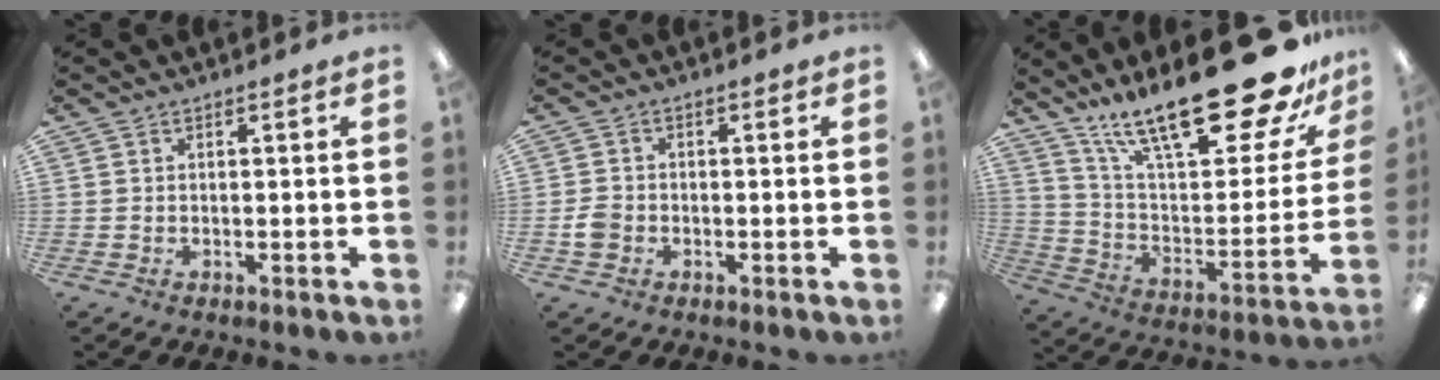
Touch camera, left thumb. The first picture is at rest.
{"total": 3.2, "force": [-1.0, 2.6, 1.6], "torque": [-0.025, 0.008, -0.018]}
{"total": 28.7, "force": [20.0, 8.4, 18.8], "torque": [-0.282, -0.136, 0.333]}